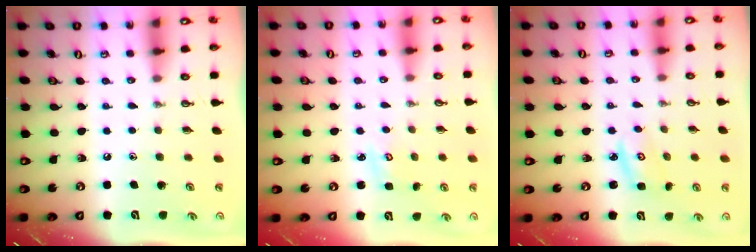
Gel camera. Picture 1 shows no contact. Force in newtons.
{"total": 2.6, "press": 2.6, "slide": 0.3}
{"total": 2.9, "press": 2.9, "slide": 0.4}